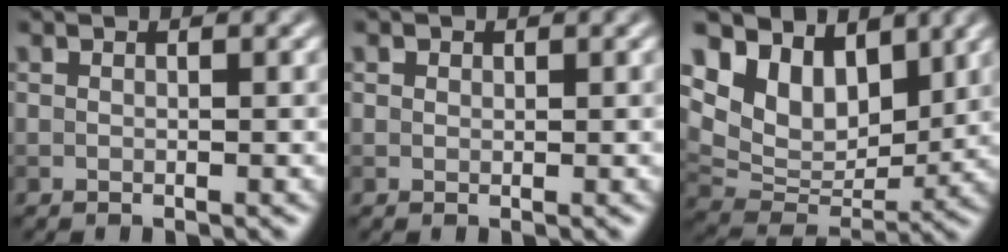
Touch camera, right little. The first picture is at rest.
{"total": 0.6, "force": [0.4, 0.4, 0.2], "torque": [-0.002, -0.001, 0.003]}
{"total": 9.0, "force": [5.3, 5.5, 4.7], "torque": [-0.087, 0.004, 0.090]}